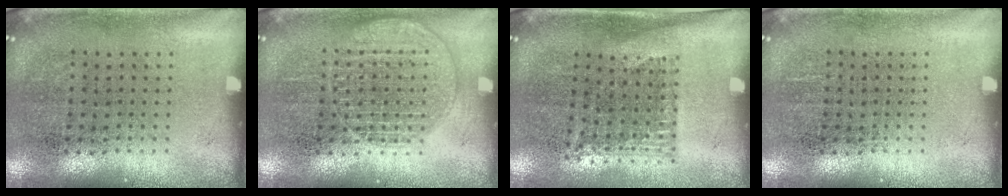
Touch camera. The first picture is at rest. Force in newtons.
{"total": 2.6, "press": 2.6, "slide": 0.4}
{"total": 1.2, "press": 0.9, "slide": 0.8}
{"total": 0.0}